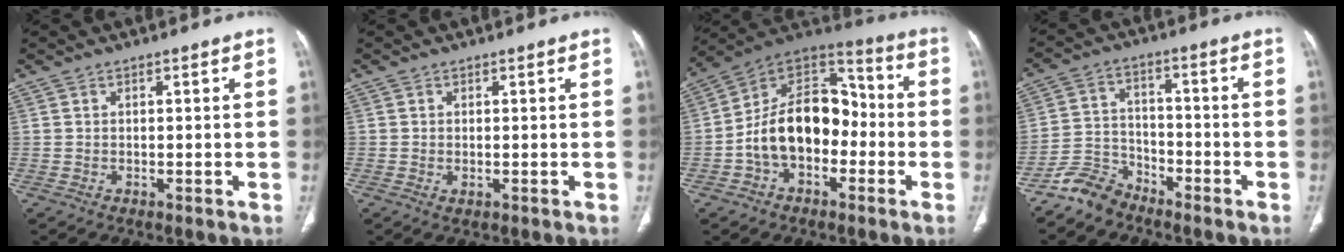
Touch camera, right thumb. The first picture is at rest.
{"total": 1.0, "force": [-0.2, 0.5, 0.8], "torque": [-0.017, -0.002, 0.000]}
{"total": 17.6, "force": [-3.3, 11.8, 12.7], "torque": [-0.184, 0.057, -0.063]}
{"total": 6.8, "force": [-5.8, 3.4, 1.0], "torque": [-0.010, 0.041, -0.123]}